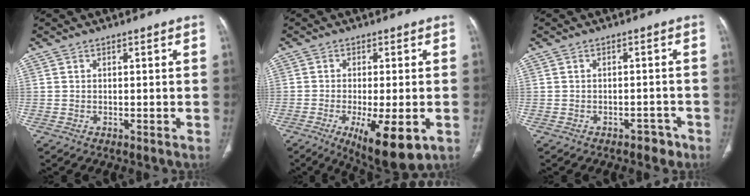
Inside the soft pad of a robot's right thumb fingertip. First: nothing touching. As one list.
[{"total": 11.9, "force": [-4.5, 3.7, 10.4], "torque": [-0.161, -0.016, -0.061]}, {"total": 2.7, "force": [-2.0, 1.6, 0.9], "torque": [-0.003, 0.017, -0.021]}]